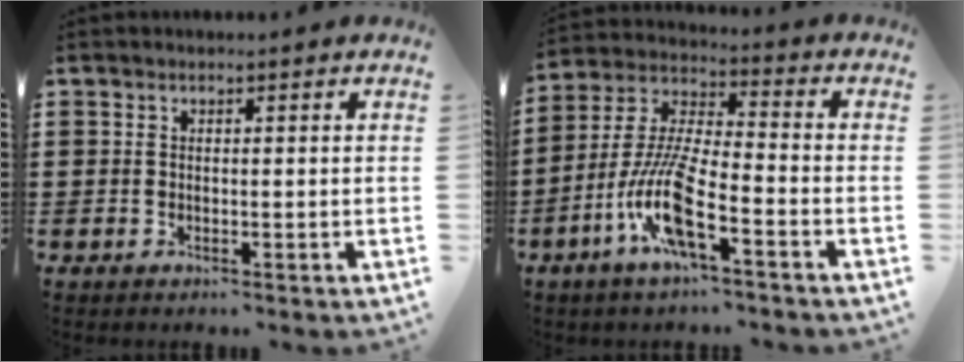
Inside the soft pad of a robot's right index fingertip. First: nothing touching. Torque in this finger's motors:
{"motor_torque": [2.14, 0.00, 0.65, 0.21]}